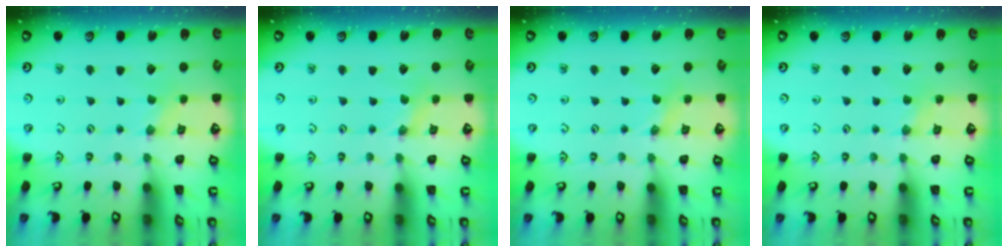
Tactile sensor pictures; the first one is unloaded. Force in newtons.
{"total": 0.0}
{"total": 0.0}
{"total": 1.2, "press": 1.2, "slide": 0.3}